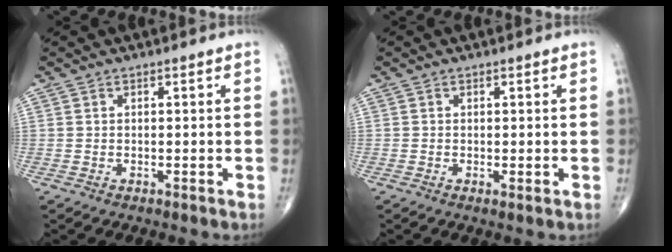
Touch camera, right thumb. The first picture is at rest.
{"total": 0.7, "force": [-0.1, 0.1, 0.7], "torque": [-0.013, -0.003, -0.005]}